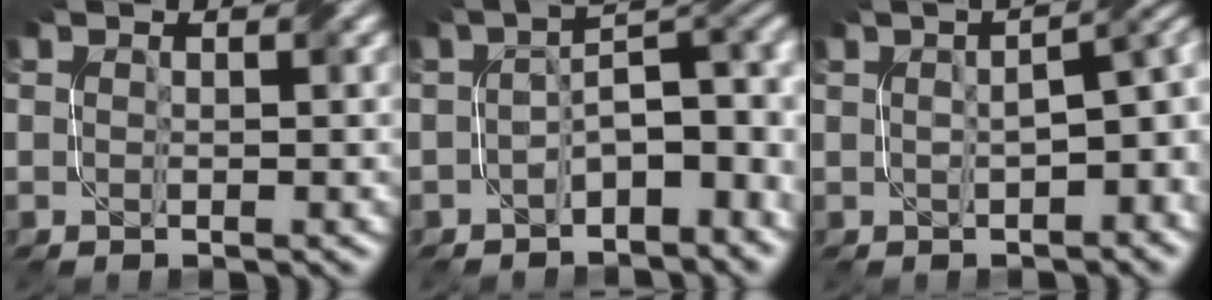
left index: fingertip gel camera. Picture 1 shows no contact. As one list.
[{"total": 6.9, "force": [-1.7, 3.7, 5.6], "torque": [-0.065, 0.011, -0.026]}, {"total": 6.0, "force": [0.0, 2.7, 5.3], "torque": [-0.057, 0.009, 0.012]}]